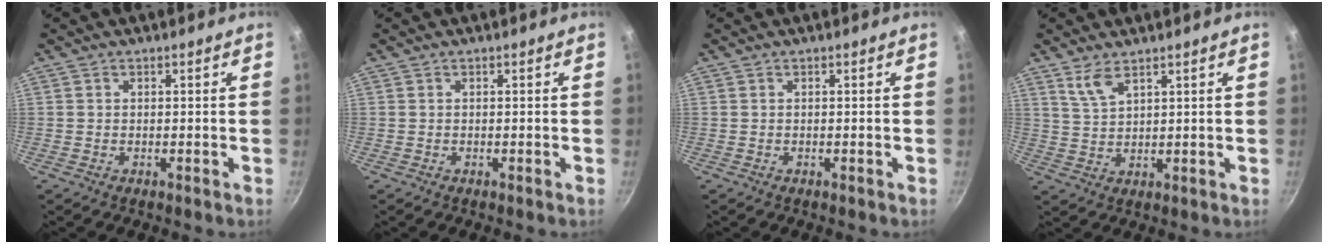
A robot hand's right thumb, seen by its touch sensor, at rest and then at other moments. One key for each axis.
{"total": 0.0}
{"total": 0.0}
{"total": 4.3, "fx": 3.0, "fy": 1.5, "fz": 2.7, "tx": -0.052, "ty": -0.018, "tz": 0.067}